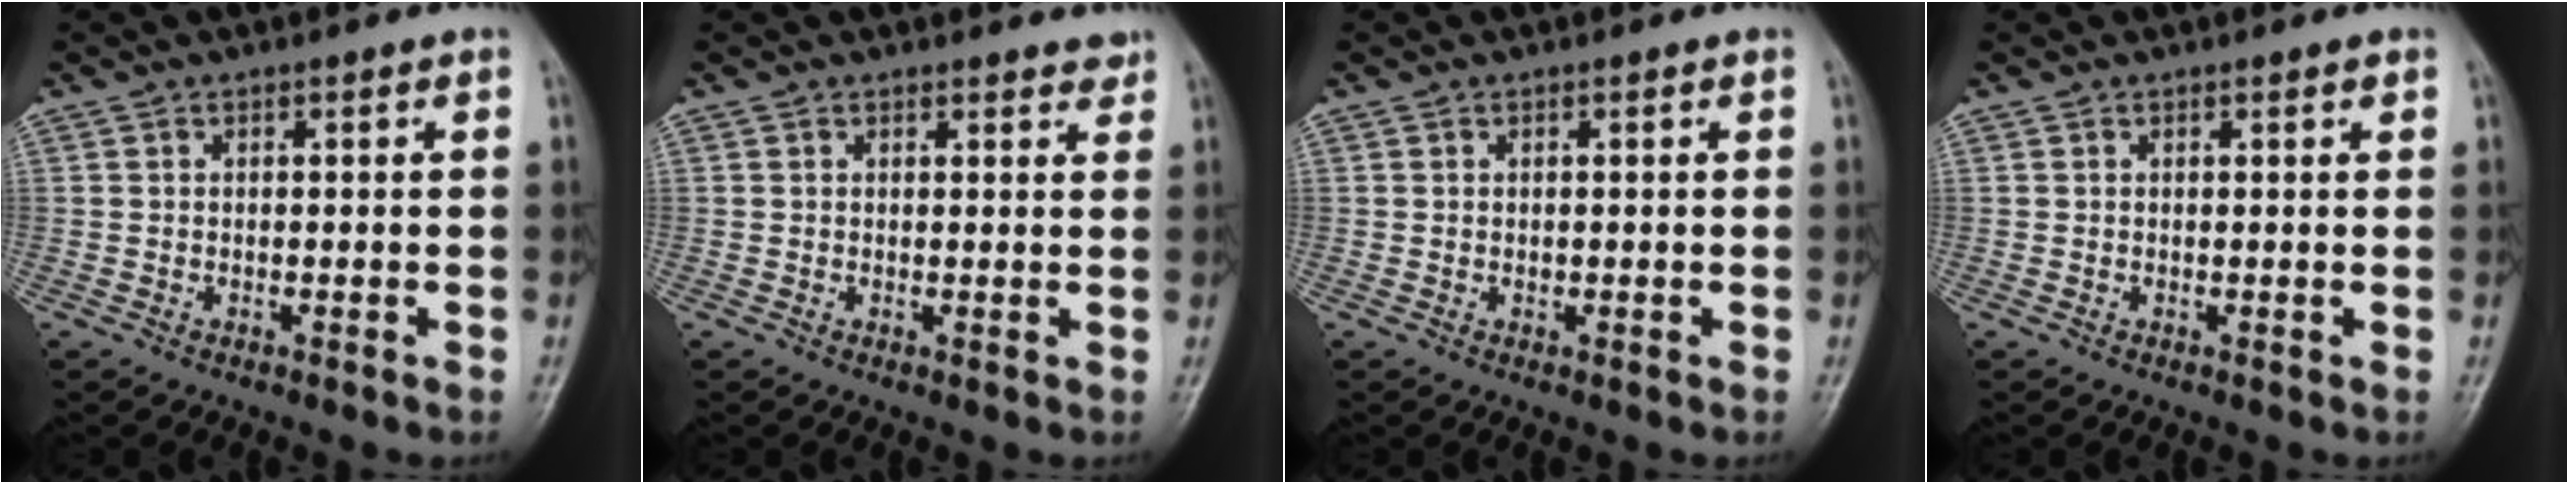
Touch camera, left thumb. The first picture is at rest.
{"total": 2.4, "force": [2.2, 0.8, 0.6], "torque": [0.004, -0.012, 0.019]}
{"total": 0.6, "force": [0.3, 0.3, 0.4], "torque": [-0.005, -0.001, 0.005]}
{"total": 0.8, "force": [0.6, 0.1, 0.5], "torque": [-0.006, -0.003, 0.007]}